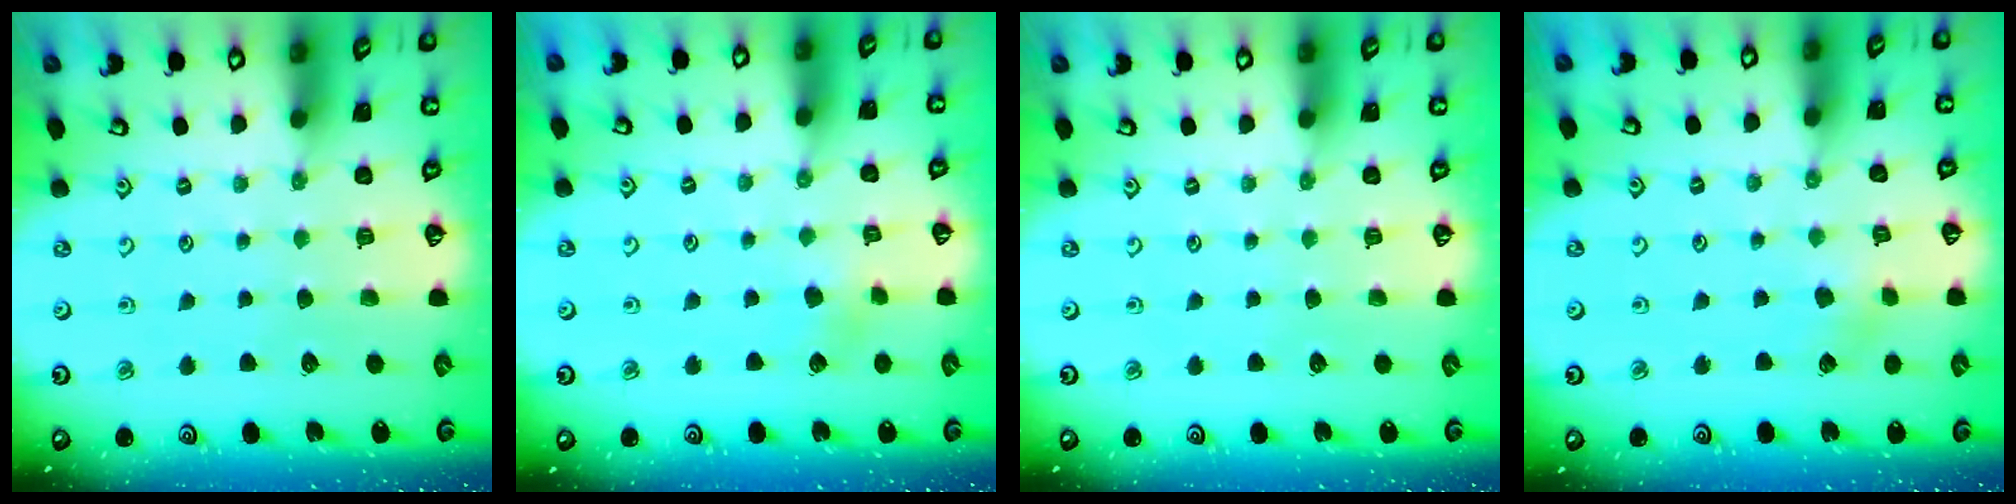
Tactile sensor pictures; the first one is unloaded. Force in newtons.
{"total": 3.3, "press": 3.2, "slide": 0.7}
{"total": 0.0}
{"total": 3.2, "press": 3.1, "slide": 0.5}